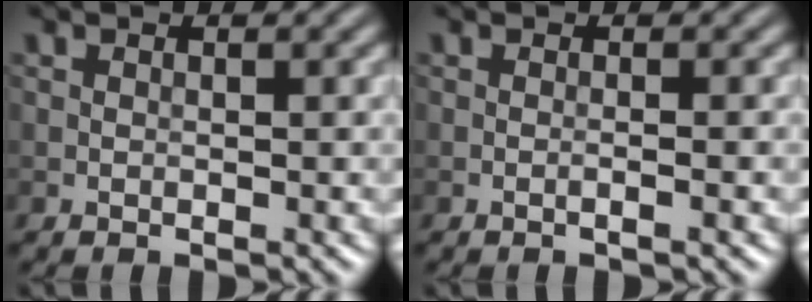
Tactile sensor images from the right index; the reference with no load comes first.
{"total": 1.0, "force": [-0.2, 0.2, 1.0], "torque": [-0.010, -0.004, -0.011]}